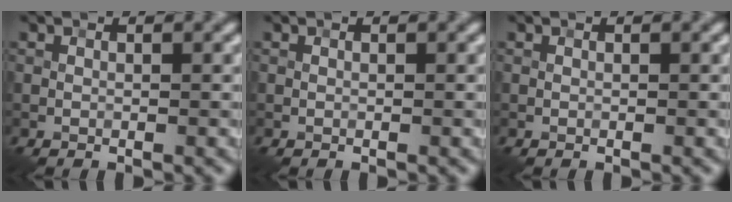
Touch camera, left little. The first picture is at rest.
{"total": 0.0}
{"total": 0.0}